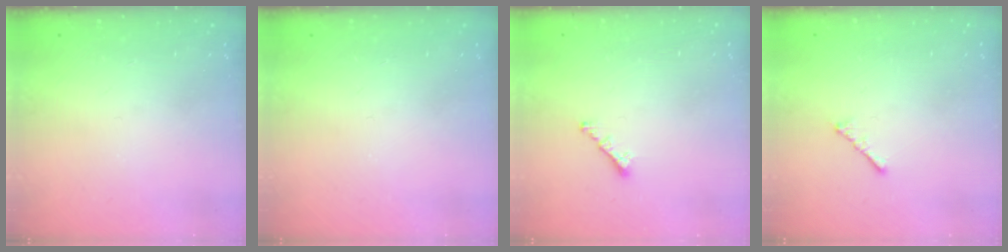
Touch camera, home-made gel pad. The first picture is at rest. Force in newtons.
{"total": 0.0}
{"total": 1.6, "press": 1.5, "slide": 0.5}
{"total": 1.7, "press": 1.6, "slide": 0.5}